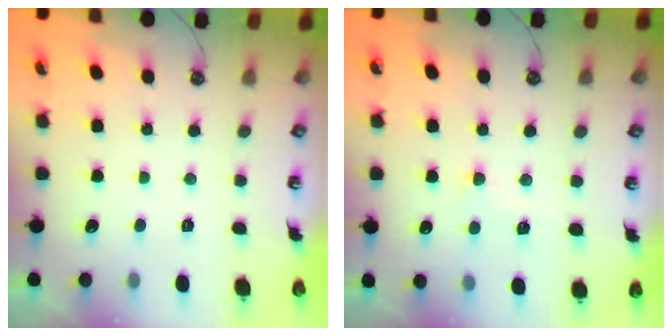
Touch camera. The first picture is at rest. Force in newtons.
{"total": 2.1, "press": 2.1, "slide": 0.5}